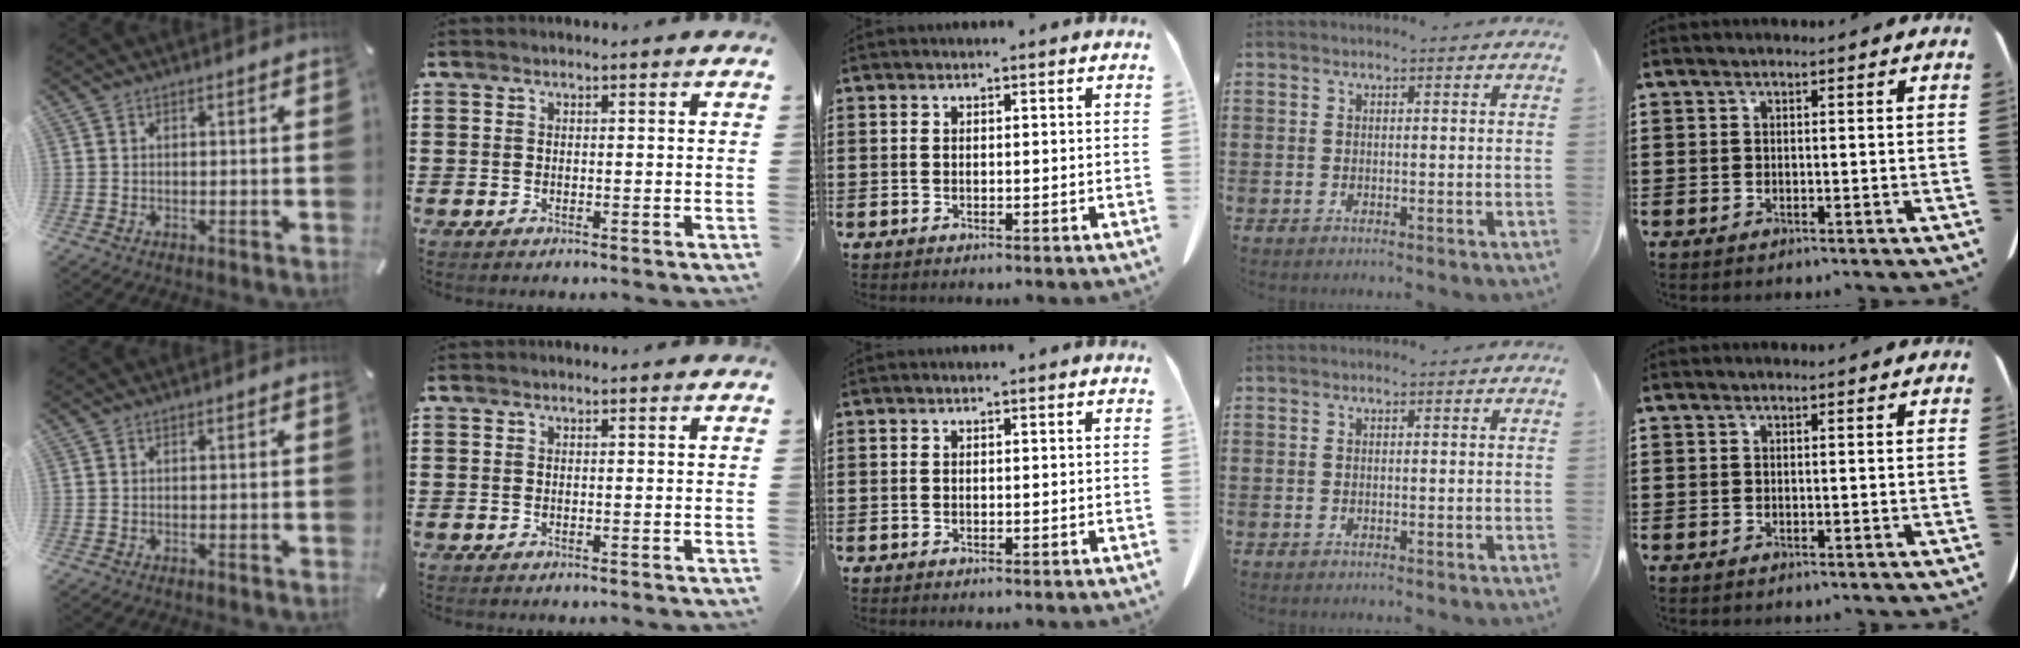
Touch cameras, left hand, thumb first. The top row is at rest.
{}